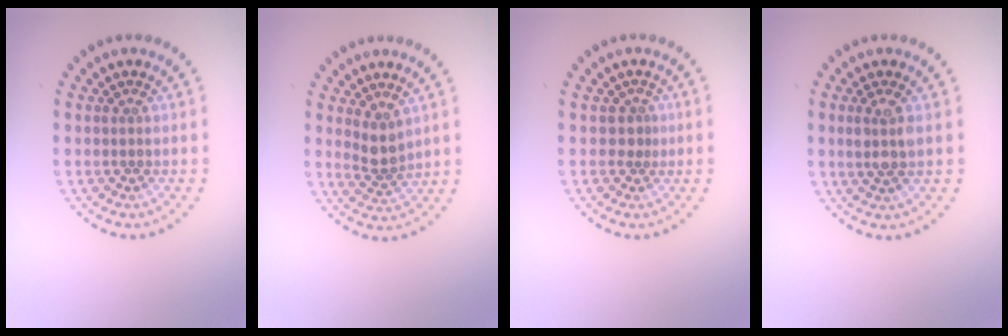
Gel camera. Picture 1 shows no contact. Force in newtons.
{"total": 2.3, "press": 1.8, "slide": 1.3}
{"total": 0.9, "press": 0.6, "slide": 0.7}
{"total": 2.2, "press": 2.0, "slide": 1.0}